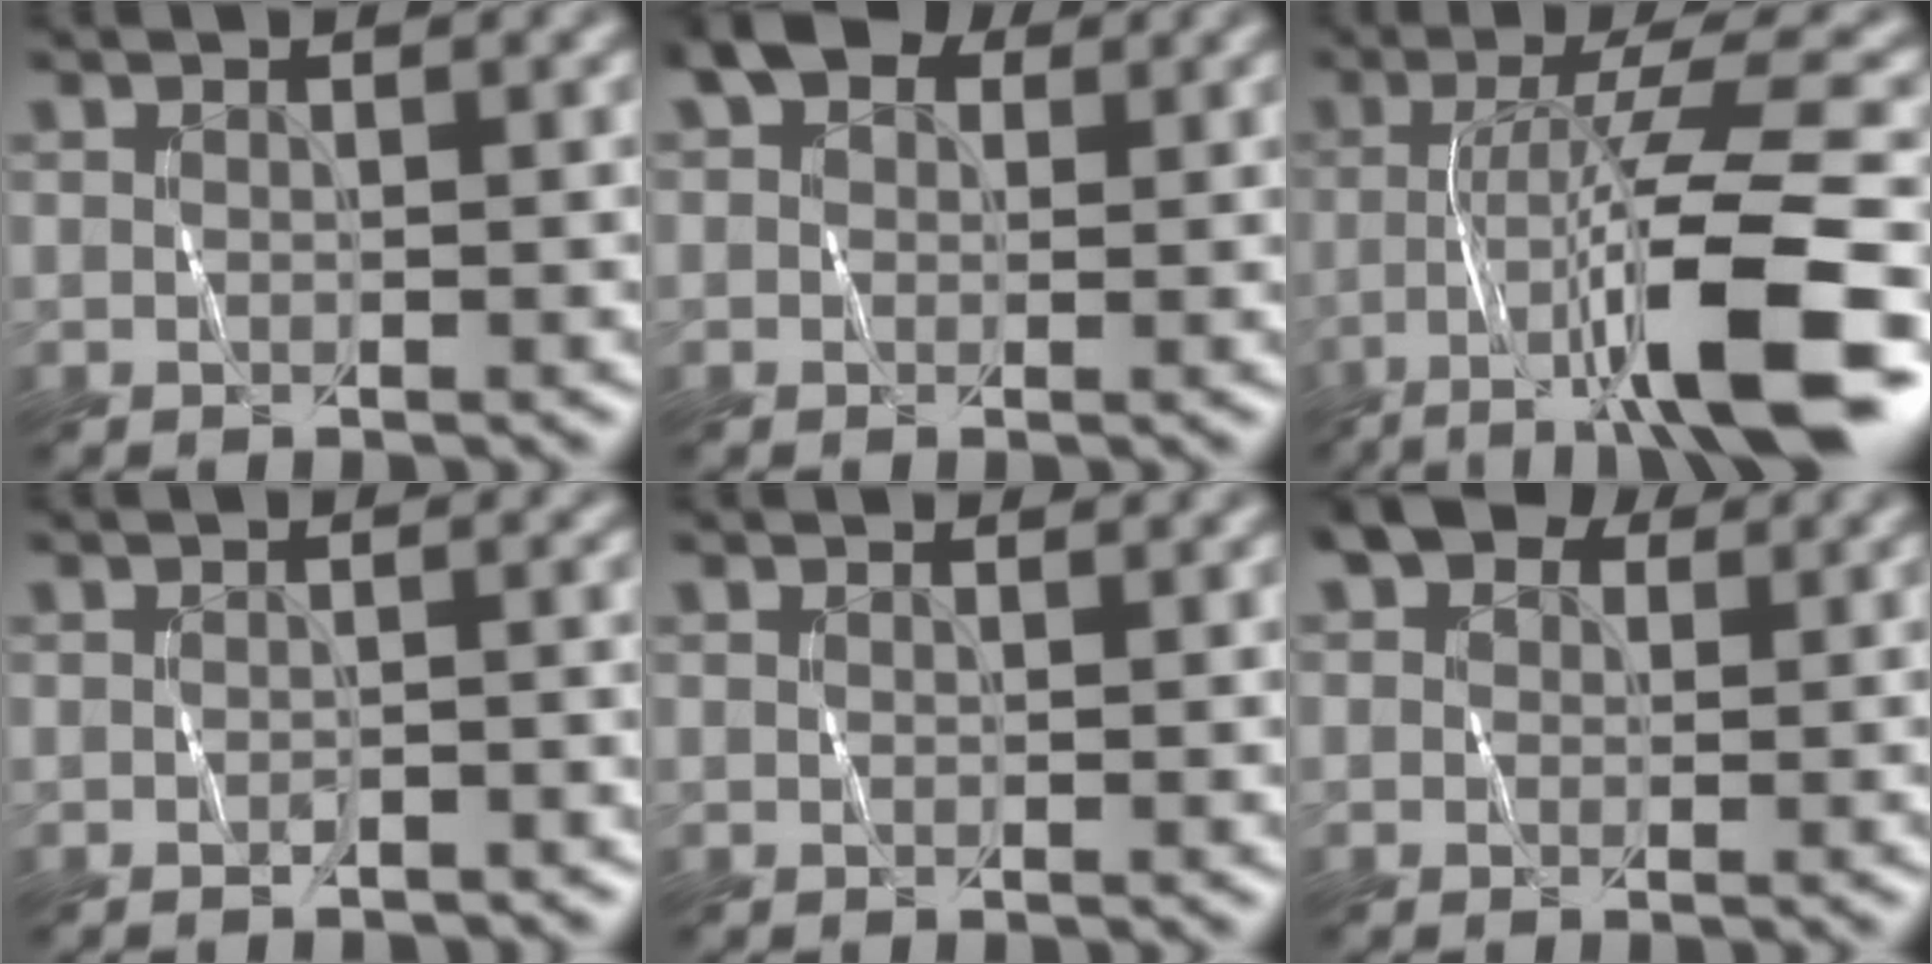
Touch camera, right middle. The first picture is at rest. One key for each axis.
{"total": 3.9, "fx": 1.8, "fy": 2.6, "fz": 2.4, "tx": -0.034, "ty": 0.009, "tz": 0.019}
{"total": 11.1, "fx": -5.3, "fy": 1.8, "fz": 9.6, "tx": -0.148, "ty": 0.014, "tz": -0.088}
{"total": 1.5, "fx": -1.1, "fy": 0.3, "fz": 1.0, "tx": -0.013, "ty": 0.000, "tz": -0.016}
{"total": 0.9, "fx": 0.9, "fy": 0.1, "fz": 0.2, "tx": -0.005, "ty": -0.002, "tz": 0.014}
{"total": 4.1, "fx": 2.2, "fy": 2.5, "fz": 2.3, "tx": -0.035, "ty": 0.006, "tz": 0.020}